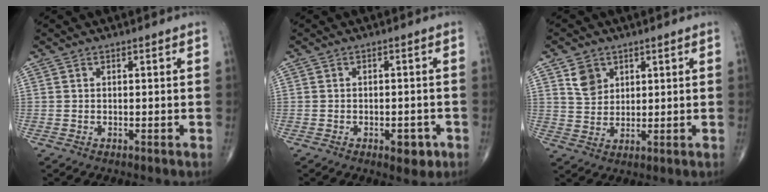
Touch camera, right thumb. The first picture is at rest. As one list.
[{"total": 3.8, "force": [-1.8, 2.0, 2.7], "torque": [-0.021, 0.007, -0.019]}, {"total": 5.2, "force": [2.5, 4.0, 2.1], "torque": [-0.019, -0.018, 0.051]}]